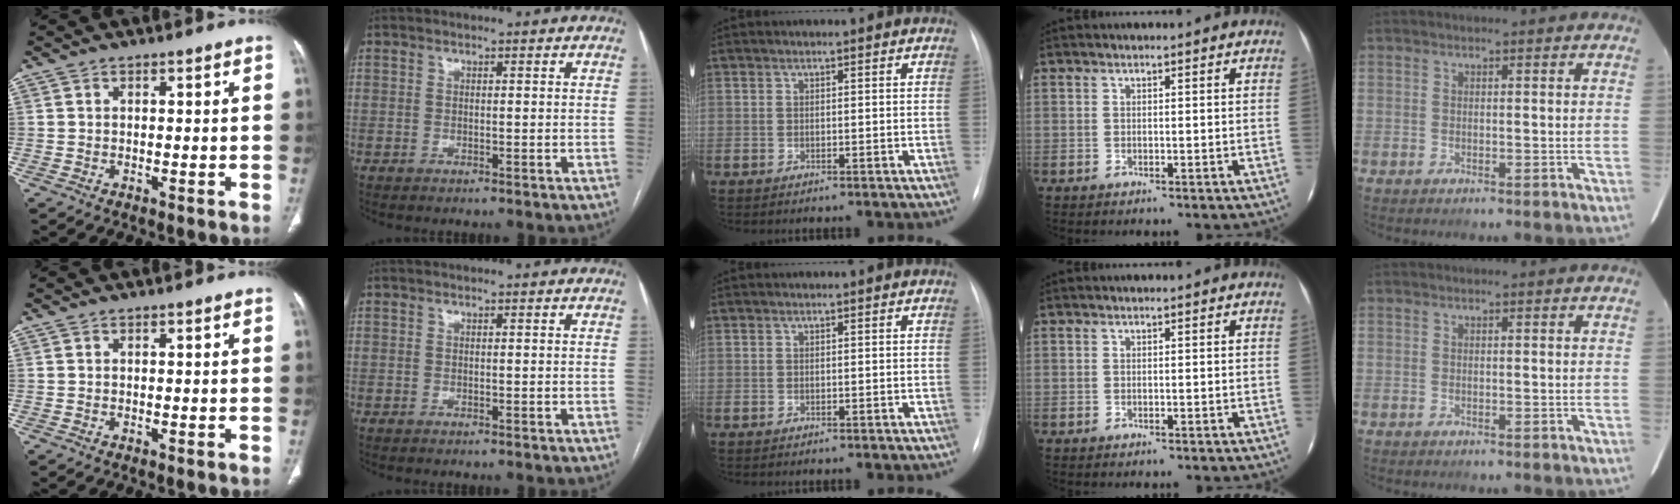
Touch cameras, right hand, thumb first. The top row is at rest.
{}